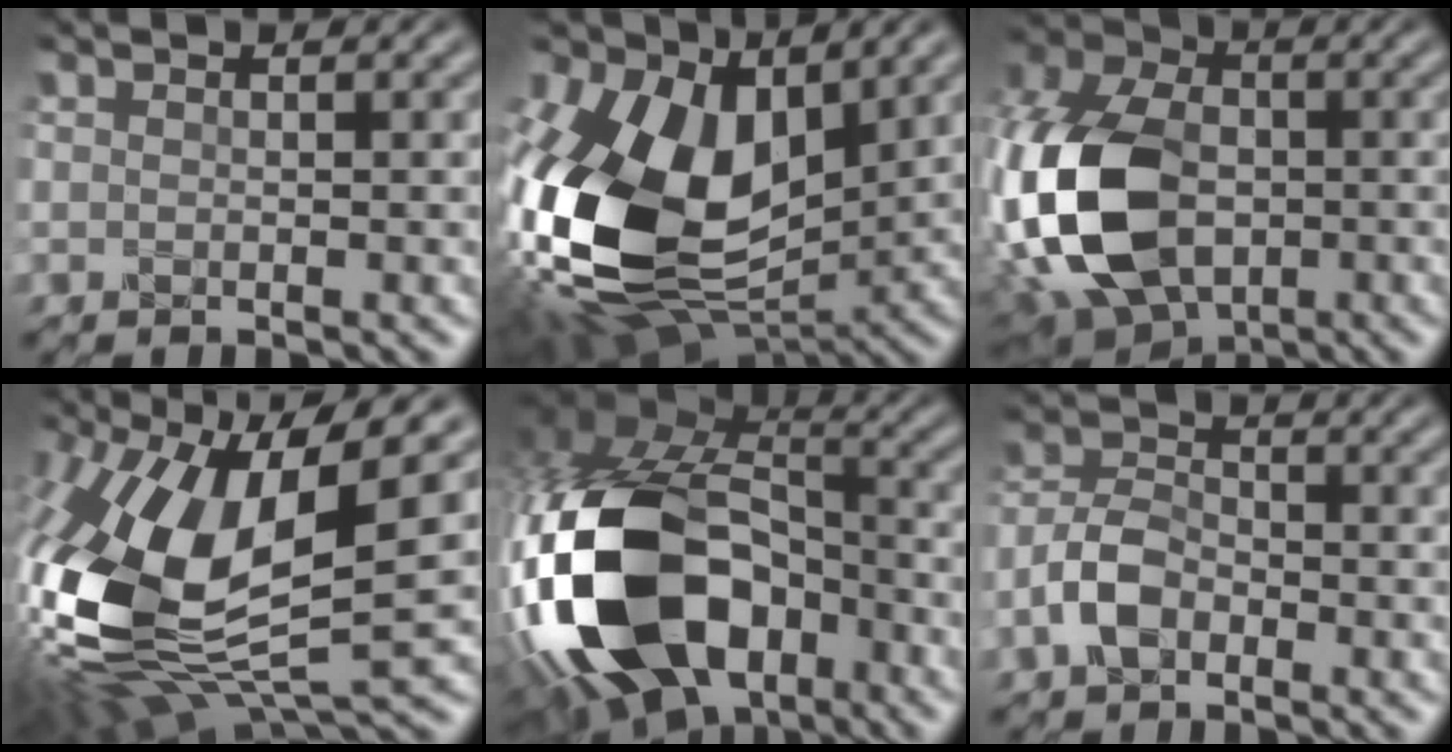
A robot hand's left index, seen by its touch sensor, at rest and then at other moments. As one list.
[{"total": 16.9, "force": [1.3, 10.2, 13.4], "torque": [-0.274, -0.016, 0.023]}, {"total": 16.1, "force": [-3.0, 10.9, 11.5], "torque": [-0.286, -0.012, -0.068]}, {"total": 14.5, "force": [1.4, 6.3, 13.0], "torque": [-0.276, -0.008, 0.018]}, {"total": 19.4, "force": [-6.3, 12.4, 13.6], "torque": [-0.309, -0.011, -0.117]}, {"total": 3.9, "force": [-2.1, 2.3, 2.3], "torque": [-0.050, 0.007, -0.051]}]